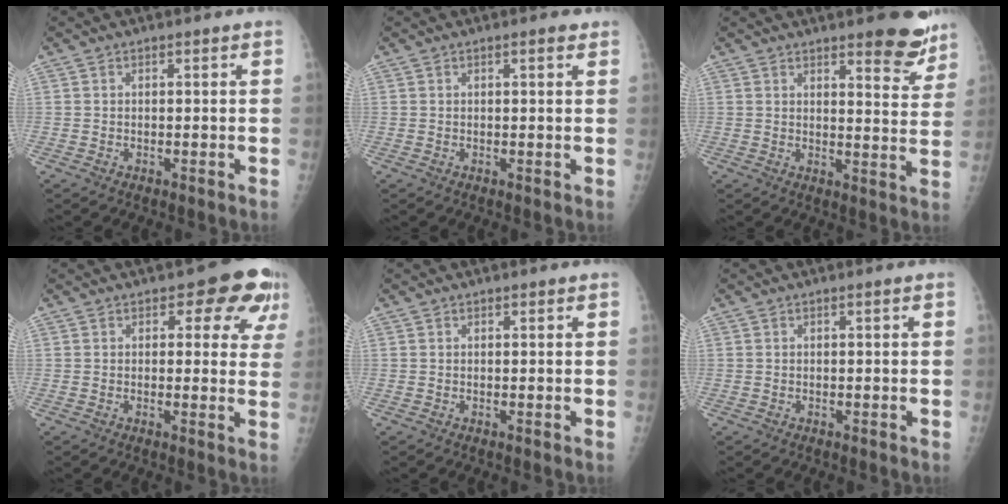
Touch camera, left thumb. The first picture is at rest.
{"total": 1.1, "force": [0.7, 0.4, 0.8], "torque": [-0.009, -0.001, 0.007]}
{"total": 9.3, "force": [6.8, 2.8, 5.7], "torque": [-0.039, -0.045, 0.084]}
{"total": 8.6, "force": [4.3, 4.7, 5.8], "torque": [-0.018, -0.012, 0.037]}
{"total": 0.0}
{"total": 0.0}